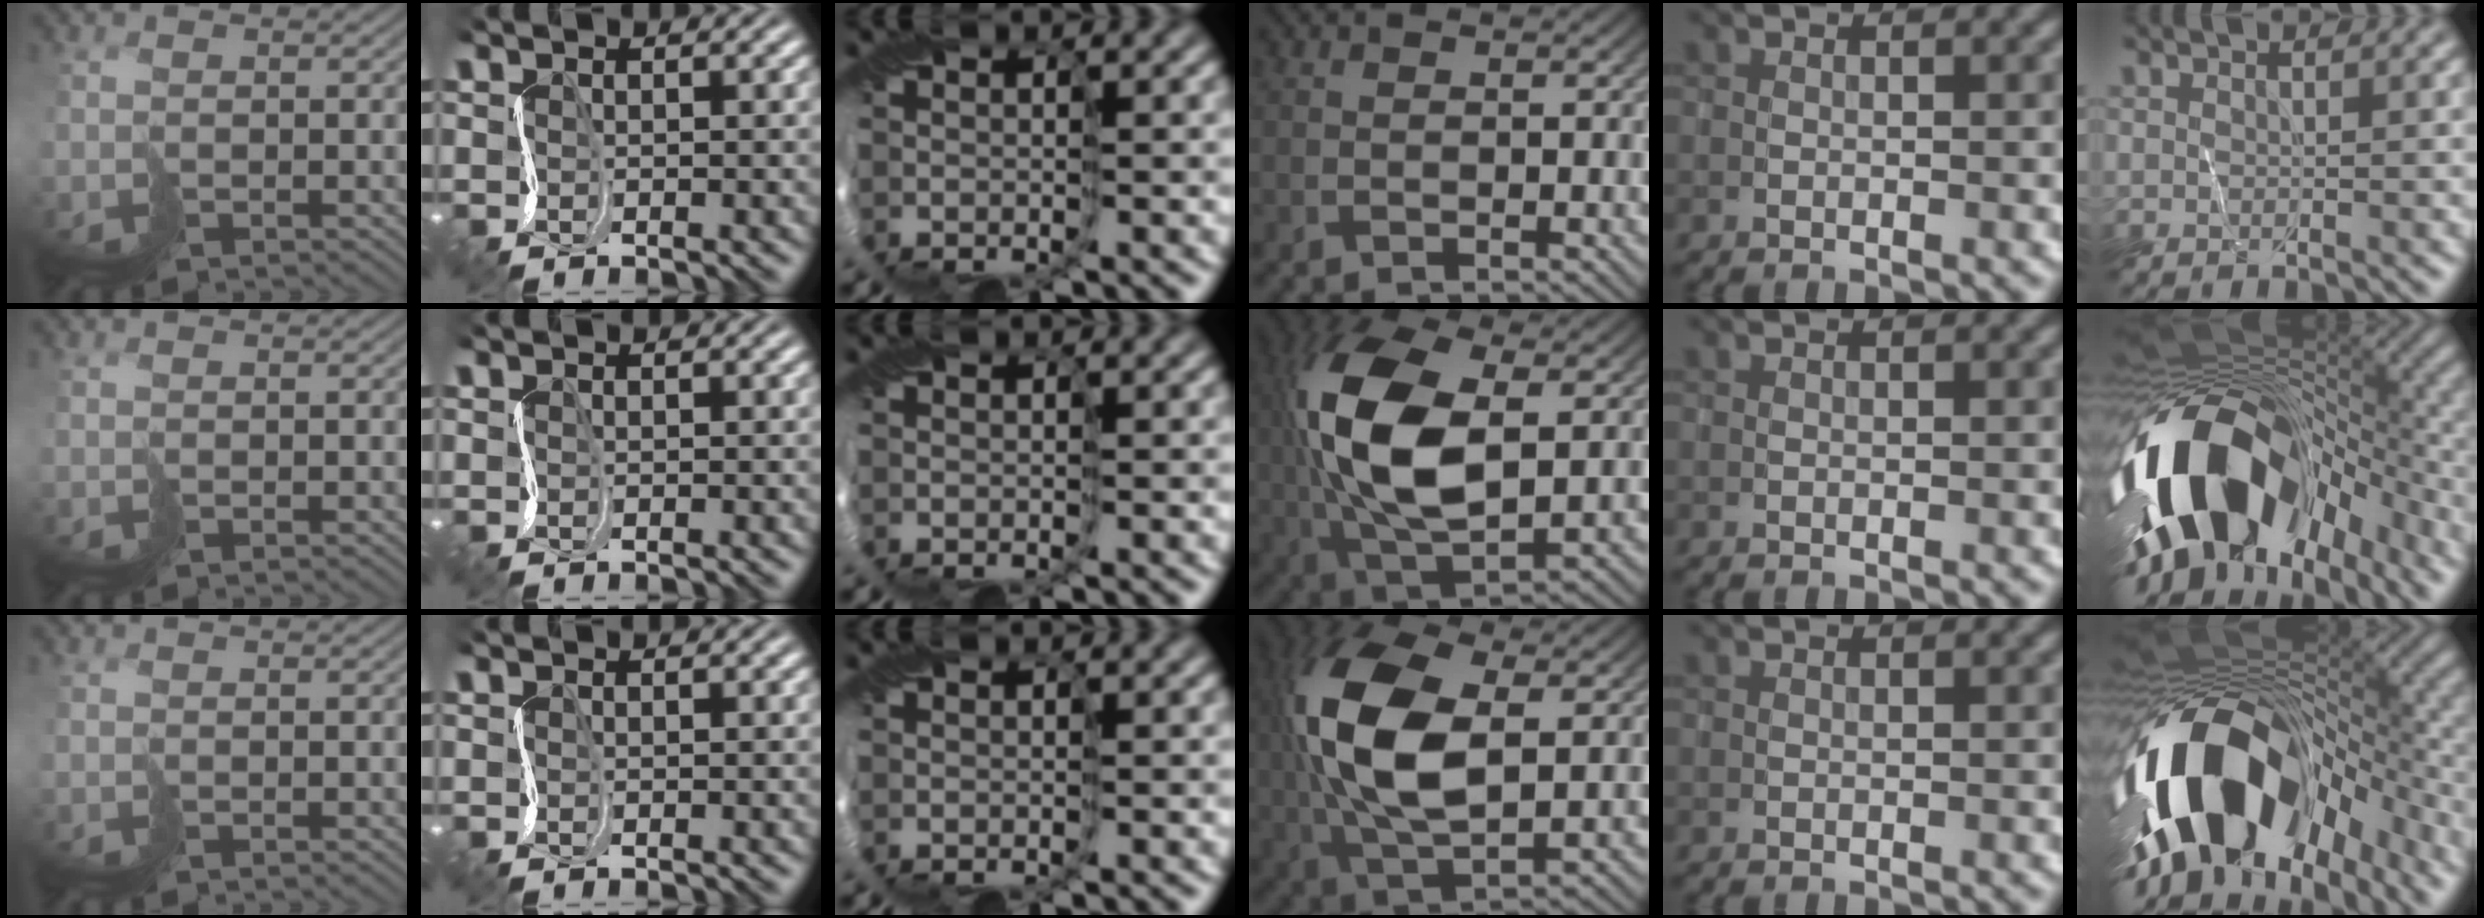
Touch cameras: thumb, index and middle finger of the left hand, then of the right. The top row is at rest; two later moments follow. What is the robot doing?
{"motion": "cut", "object": "receipt paper"}